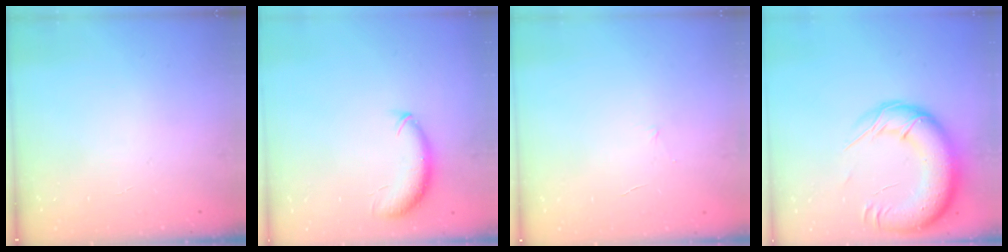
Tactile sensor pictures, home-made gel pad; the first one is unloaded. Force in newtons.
{"total": 8.7, "press": 8.6, "slide": 1.6}
{"total": 3.6, "press": 3.5, "slide": 0.9}
{"total": 22.3, "press": 21.7, "slide": 5.0}